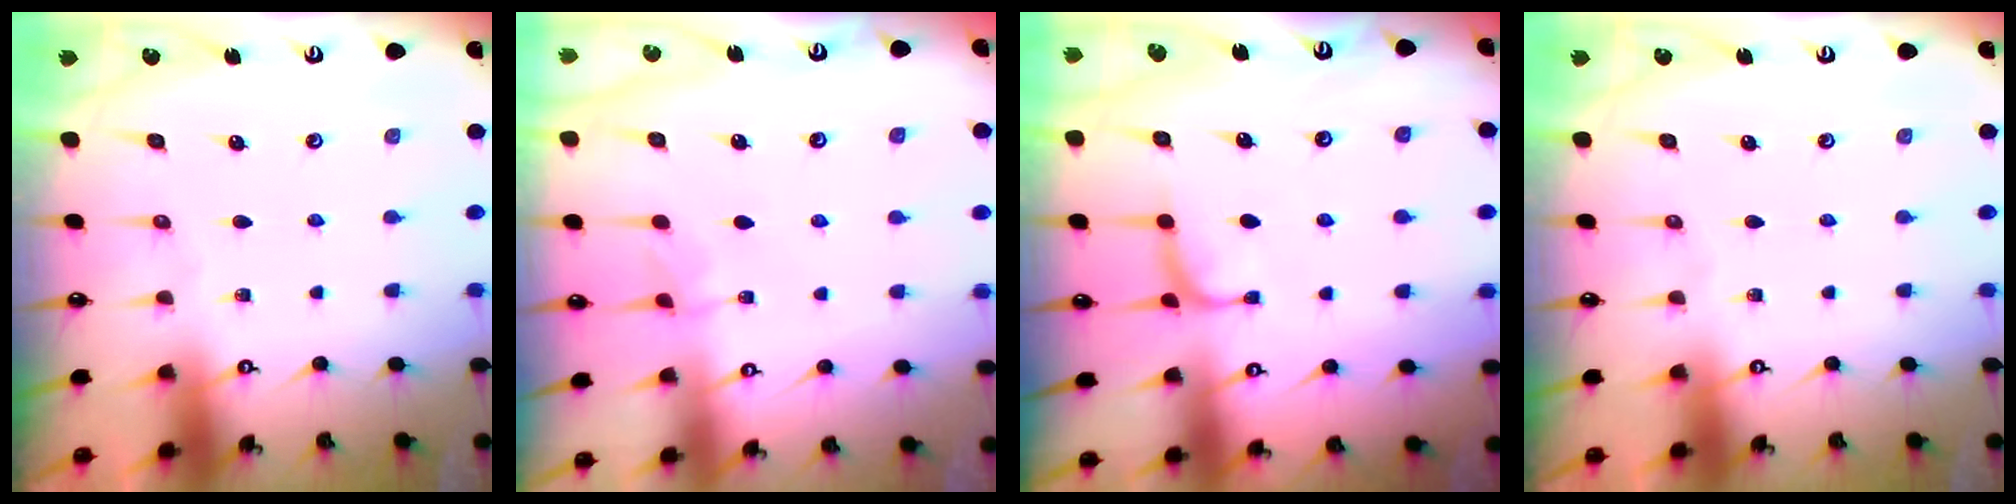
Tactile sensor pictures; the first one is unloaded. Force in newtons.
{"total": 2.7, "press": 2.7, "slide": 0.2}
{"total": 2.3, "press": 2.2, "slide": 0.8}
{"total": 0.0}